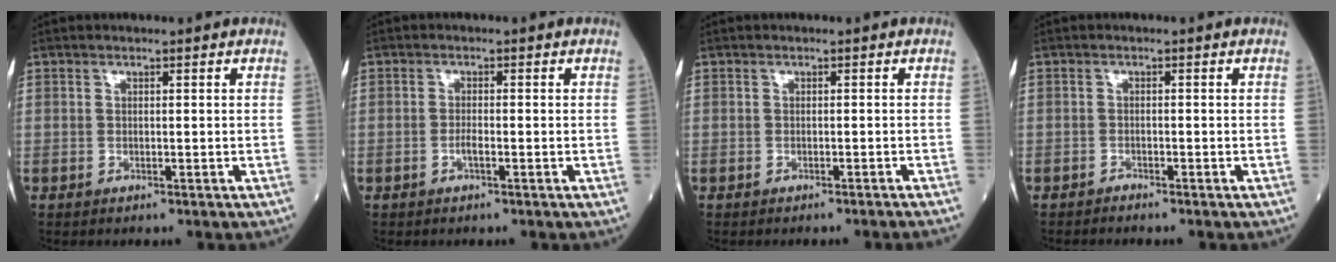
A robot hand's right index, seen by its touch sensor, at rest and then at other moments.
{"total": 1.2, "force": [-0.6, 0.1, 1.1], "torque": [-0.022, 0.002, -0.012]}
{"total": 2.5, "force": [-2.2, -0.6, 1.0], "torque": [-0.012, 0.004, -0.027]}
{"total": 0.8, "force": [-0.7, -0.1, -0.1], "torque": [0.000, -0.002, -0.013]}